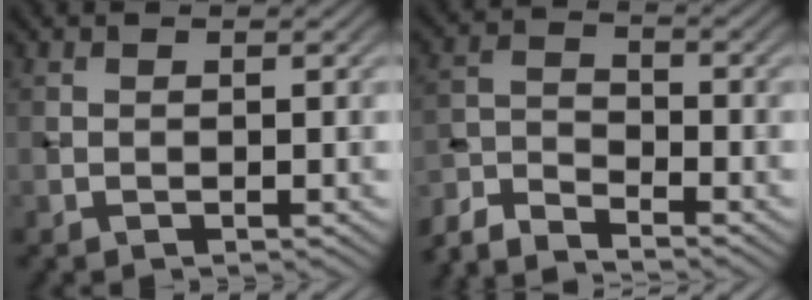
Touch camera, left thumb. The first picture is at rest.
{"total": 6.2, "force": [-5.7, 1.2, 2.1], "torque": [-0.050, -0.013, -0.125]}